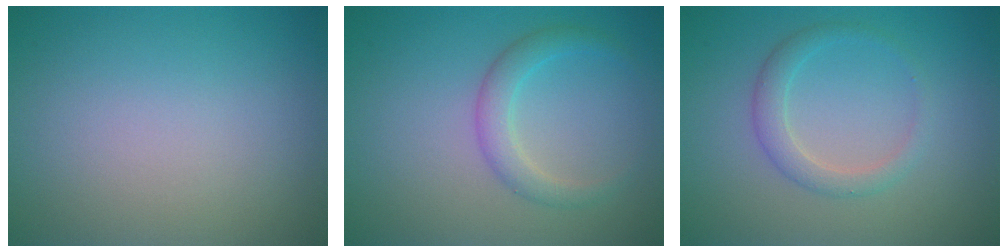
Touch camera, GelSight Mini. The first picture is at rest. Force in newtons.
{"total": 2.3, "press": 2.3, "slide": 0.0}
{"total": 2.1, "press": 2.1, "slide": 0.1}